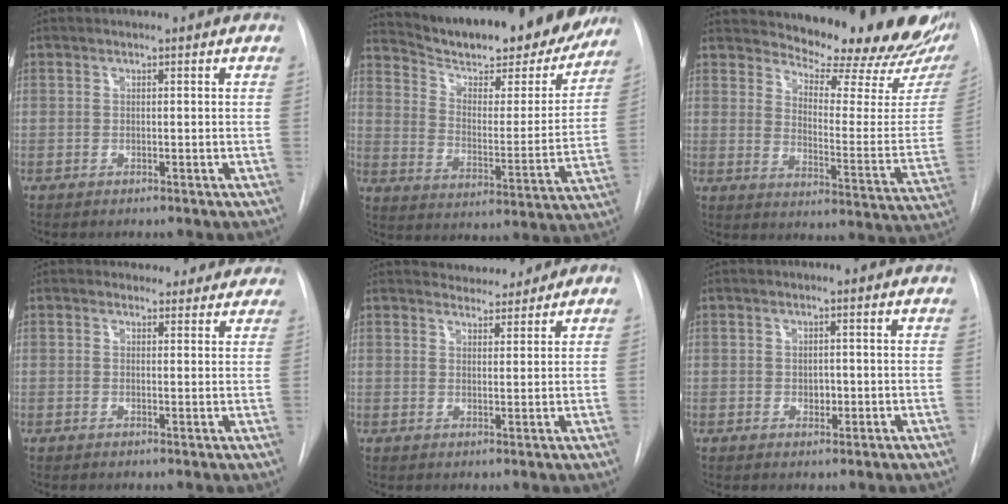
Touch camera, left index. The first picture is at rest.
{"total": 23.9, "force": [21.3, 5.2, 9.5], "torque": [-0.146, -0.039, 0.290]}
{"total": 21.3, "force": [19.2, 3.4, 8.6], "torque": [-0.122, -0.114, 0.230]}
{"total": 5.8, "force": [5.0, 2.8, 0.2], "torque": [0.025, -0.001, 0.037]}
{"total": 4.0, "force": [3.7, 1.5, 0.6], "torque": [-0.005, 0.002, 0.053]}
{"total": 1.6, "force": [-0.9, 1.0, 0.8], "torque": [-0.011, -0.006, -0.011]}